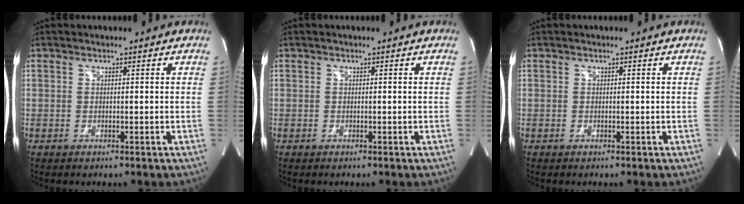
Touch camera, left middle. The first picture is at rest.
{"total": 0.0}
{"total": 0.0}